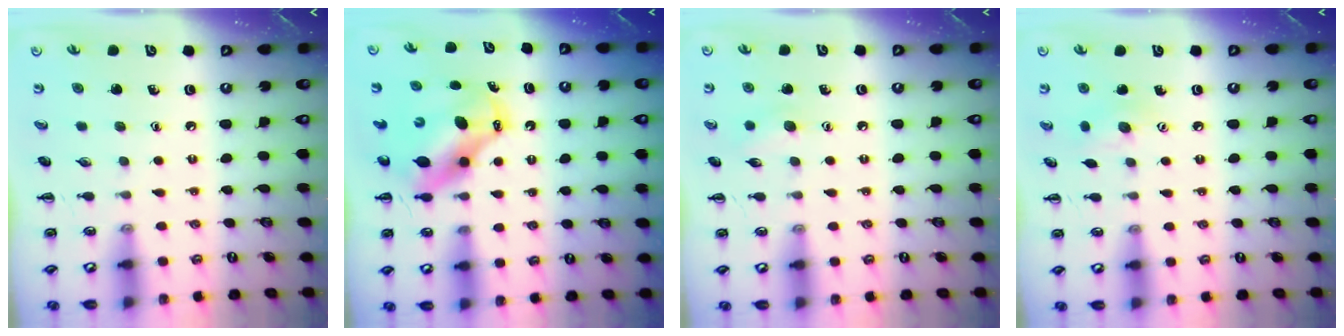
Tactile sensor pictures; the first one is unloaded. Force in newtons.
{"total": 7.4, "press": 7.2, "slide": 1.7}
{"total": 6.4, "press": 6.2, "slide": 1.6}
{"total": 7.0, "press": 6.9, "slide": 1.4}